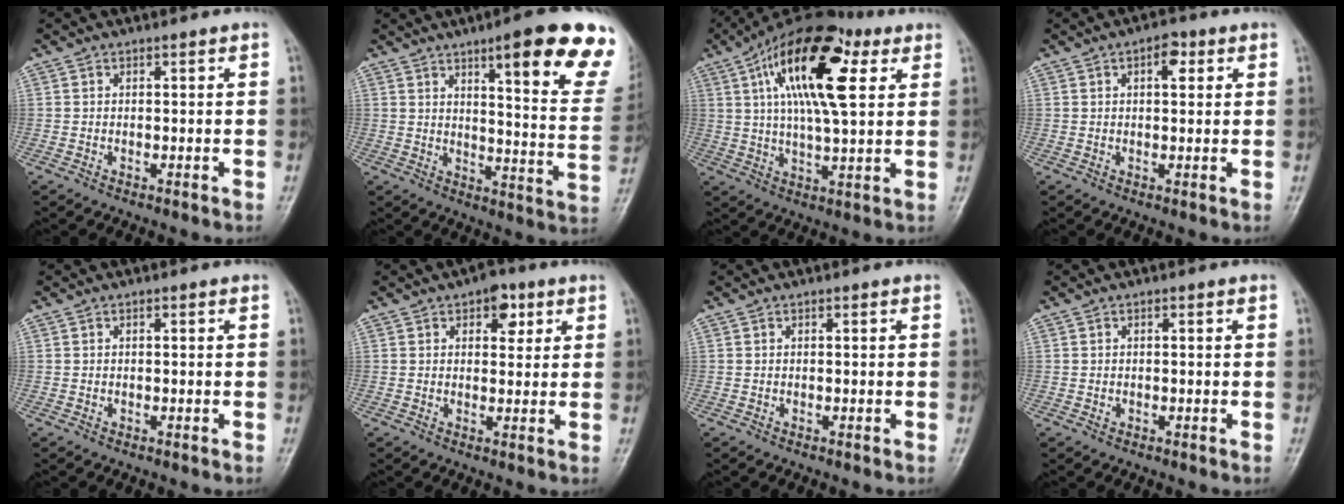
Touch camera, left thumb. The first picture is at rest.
{"total": 20.5, "force": [11.8, 3.6, 16.4], "torque": [-0.188, -0.054, 0.151]}
{"total": 20.6, "force": [7.3, 8.0, 17.5], "torque": [-0.284, 0.002, 0.112]}
{"total": 3.8, "force": [1.5, 1.9, 2.9], "torque": [-0.031, 0.000, 0.016]}
{"total": 0.0}
{"total": 5.3, "force": [2.6, 3.2, 3.3], "torque": [-0.016, -0.005, 0.027]}
{"total": 0.0}
{"total": 0.7, "force": [-0.1, 0.6, 0.3], "torque": [-0.001, 0.001, -0.002]}